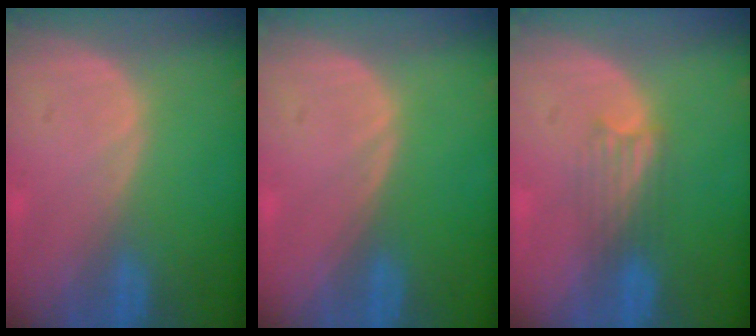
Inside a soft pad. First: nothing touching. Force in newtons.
{"total": 0.0}
{"total": 3.3, "press": 2.9, "slide": 1.5}